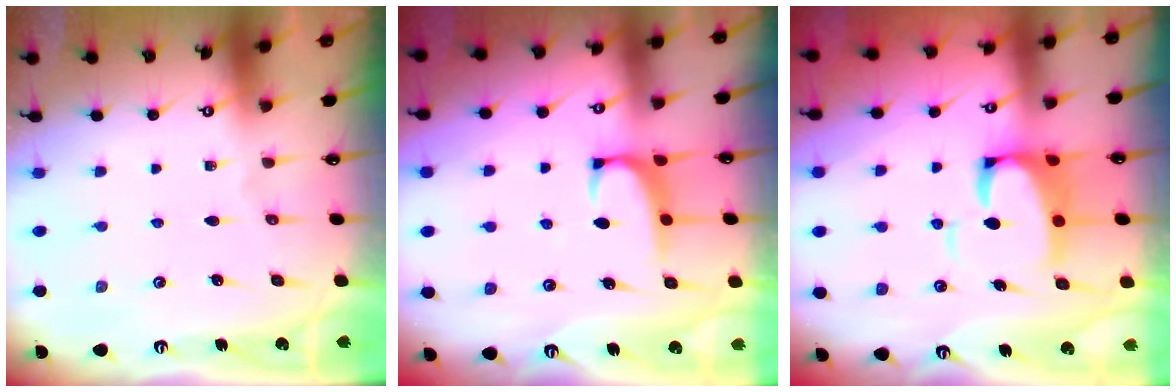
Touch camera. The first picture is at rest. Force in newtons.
{"total": 1.5, "press": 1.2, "slide": 0.8}
{"total": 6.0, "press": 5.9, "slide": 1.2}